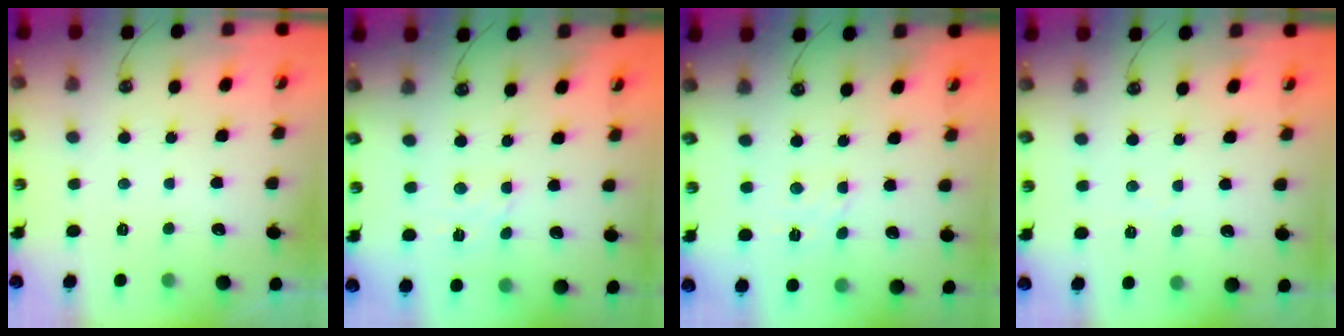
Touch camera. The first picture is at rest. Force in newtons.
{"total": 2.9, "press": 2.8, "slide": 0.6}
{"total": 2.6, "press": 2.5, "slide": 0.7}
{"total": 2.9, "press": 2.9, "slide": 0.4}